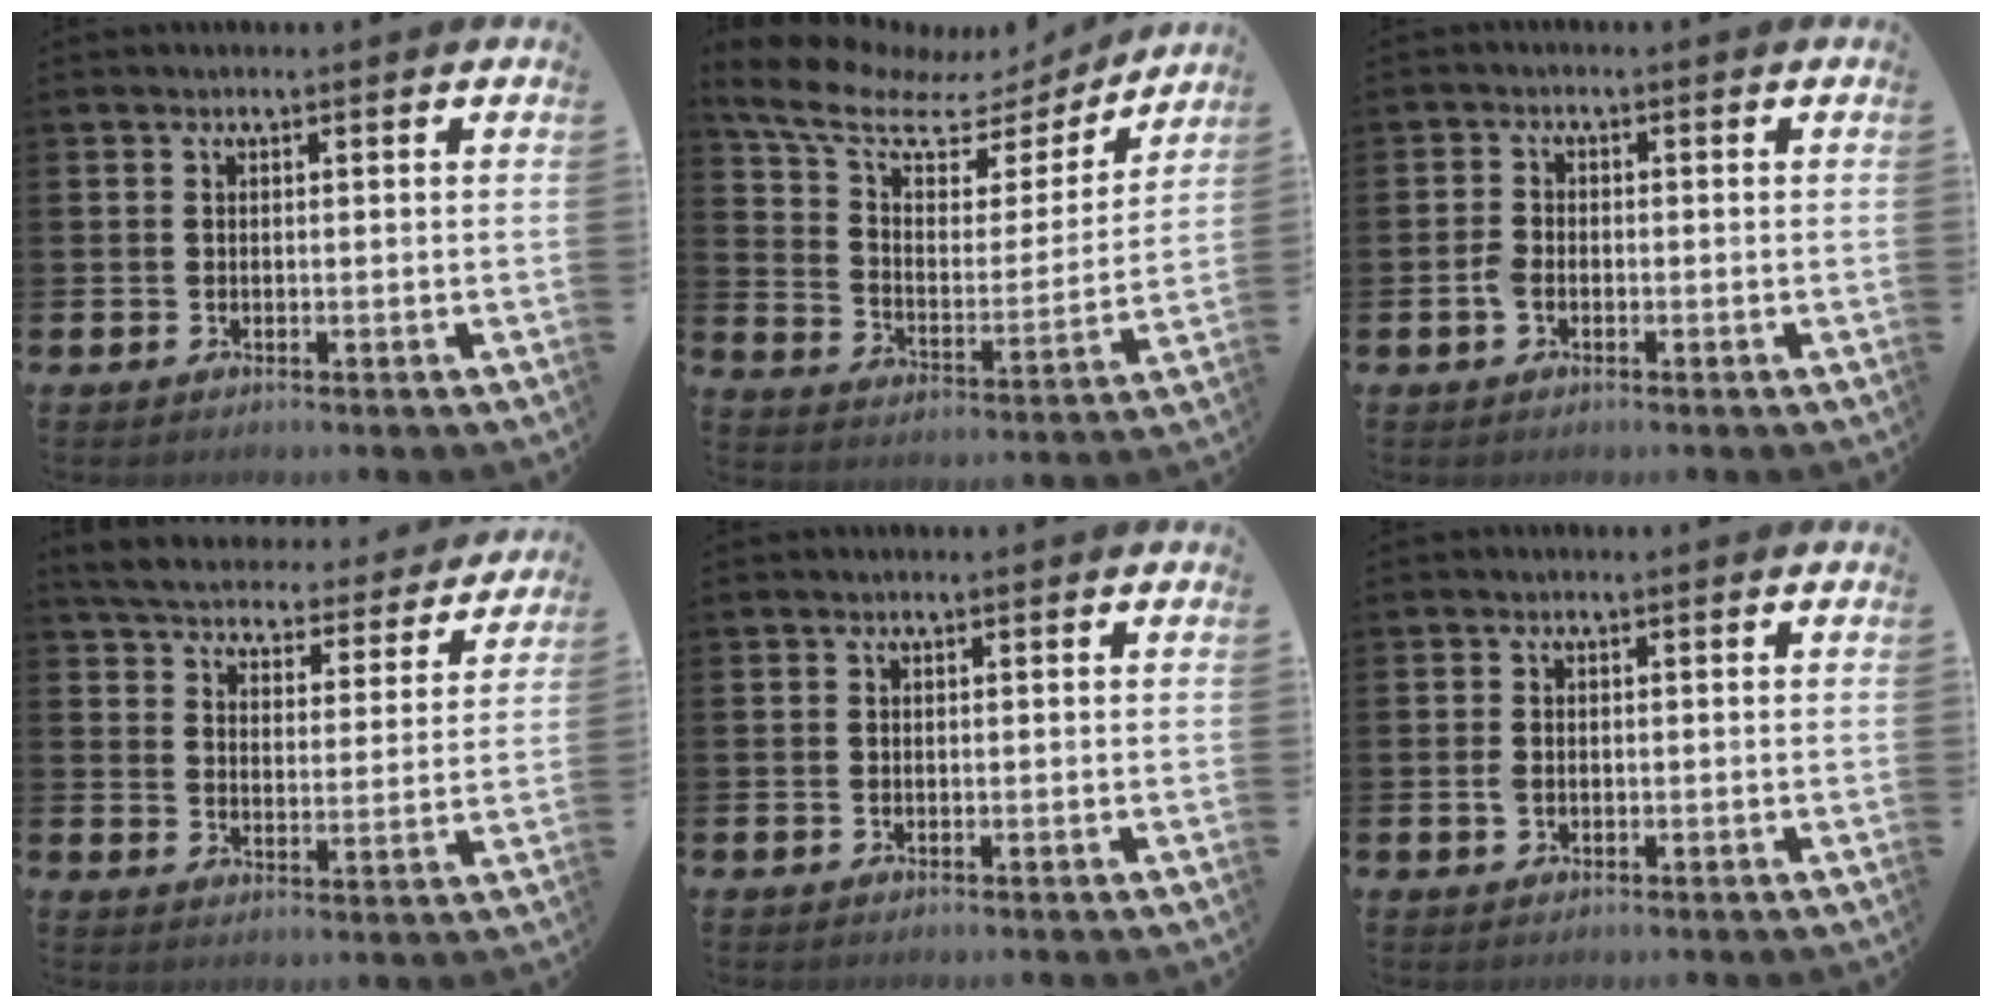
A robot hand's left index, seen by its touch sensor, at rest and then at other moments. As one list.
[{"total": 9.3, "force": [7.3, 4.4, 3.7], "torque": [-0.109, -0.045, 0.124]}, {"total": 2.3, "force": [-0.7, 1.6, 1.5], "torque": [-0.029, 0.005, -0.013]}, {"total": 5.6, "force": [5.4, 1.0, 0.9], "torque": [-0.050, -0.040, 0.091]}, {"total": 0.0}, {"total": 1.4, "force": [-0.1, 1.1, 0.9], "torque": [-0.018, 0.008, -0.004]}]